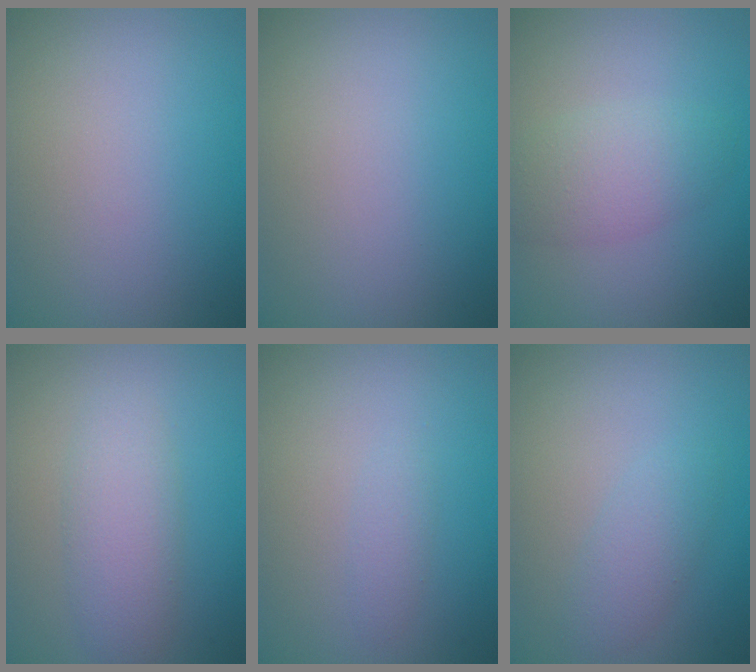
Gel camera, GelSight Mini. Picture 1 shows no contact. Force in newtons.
{"total": 0.0}
{"total": 3.5, "press": 3.5, "slide": 0.1}
{"total": 3.4, "press": 3.4, "slide": 0.1}
{"total": 0.9, "press": 0.9, "slide": 0.0}
{"total": 2.1, "press": 2.1, "slide": 0.1}